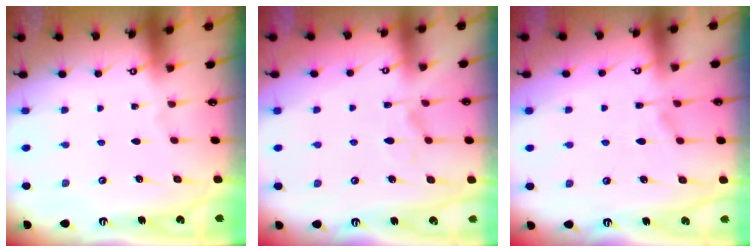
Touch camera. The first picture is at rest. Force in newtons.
{"total": 0.9, "press": 0.1, "slide": 0.9}
{"total": 1.3, "press": 0.3, "slide": 1.2}